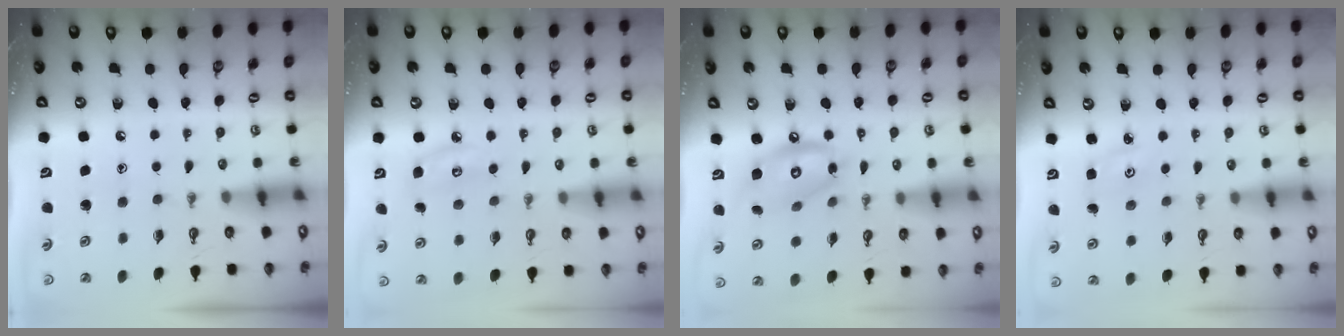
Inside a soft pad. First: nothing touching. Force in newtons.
{"total": 6.0, "press": 6.0, "slide": 0.7}
{"total": 12.5, "press": 12.5, "slide": 0.9}
{"total": 2.6, "press": 2.6, "slide": 0.4}